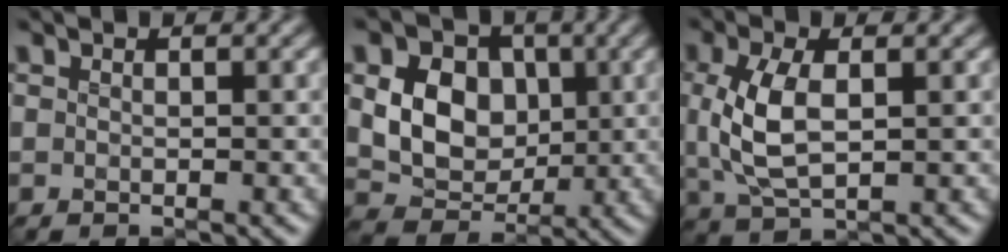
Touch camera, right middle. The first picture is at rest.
{"total": 7.2, "force": [0.5, 5.6, 4.5], "torque": [-0.082, -0.002, 0.000]}
{"total": 5.1, "force": [0.0, 2.4, 4.5], "torque": [-0.106, 0.000, 0.005]}